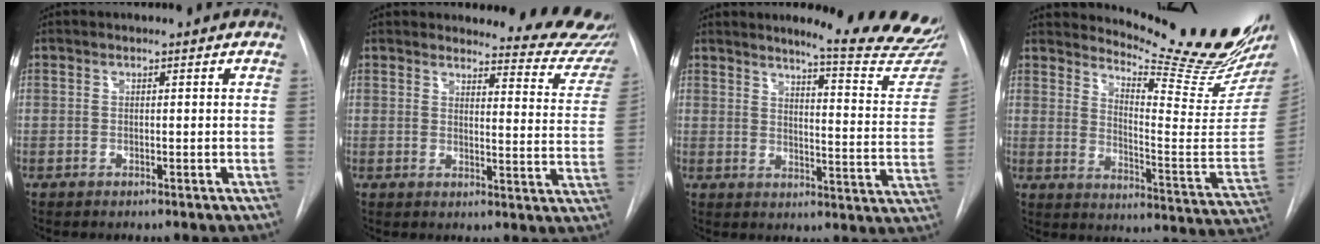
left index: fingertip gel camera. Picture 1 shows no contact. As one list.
[{"total": 13.1, "force": [12.7, 2.3, 2.2], "torque": [0.009, -0.086, 0.111]}, {"total": 18.0, "force": [16.7, 0.2, 6.8], "torque": [-0.079, -0.116, 0.184]}, {"total": 20.9, "force": [19.5, -0.1, 7.6], "torque": [-0.118, -0.143, 0.246]}]